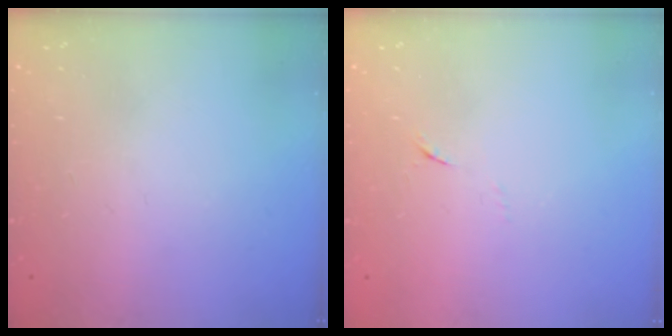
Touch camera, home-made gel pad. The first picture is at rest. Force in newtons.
{"total": 4.5, "press": 4.4, "slide": 0.9}